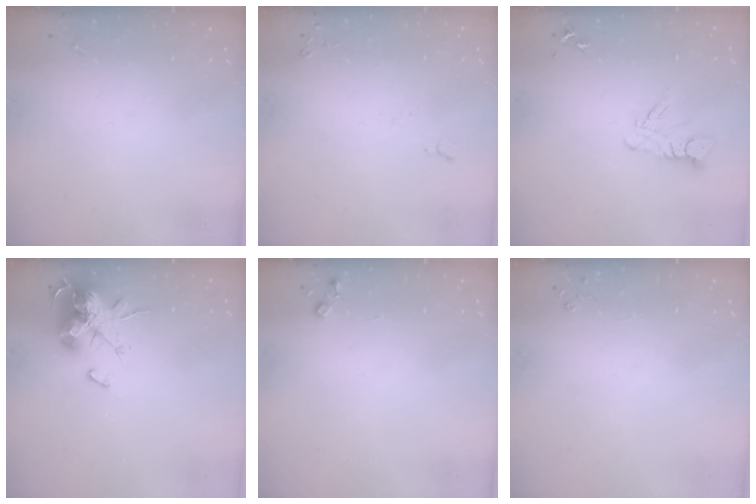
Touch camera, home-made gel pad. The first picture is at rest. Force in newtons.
{"total": 5.7, "press": 5.6, "slide": 0.7}
{"total": 7.0, "press": 7.0, "slide": 0.7}
{"total": 16.7, "press": 16.7, "slide": 0.1}
{"total": 4.4, "press": 4.3, "slide": 0.5}
{"total": 2.7, "press": 2.7, "slide": 0.3}